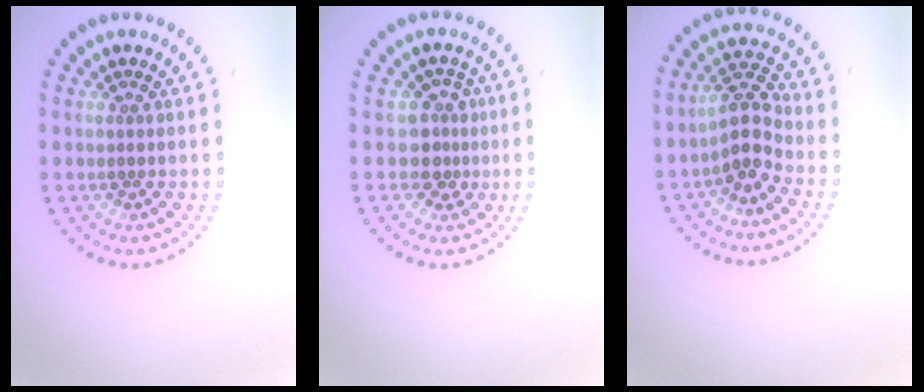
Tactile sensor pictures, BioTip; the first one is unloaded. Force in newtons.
{"total": 2.4, "press": 1.8, "slide": 1.6}
{"total": 3.3, "press": 2.9, "slide": 1.6}